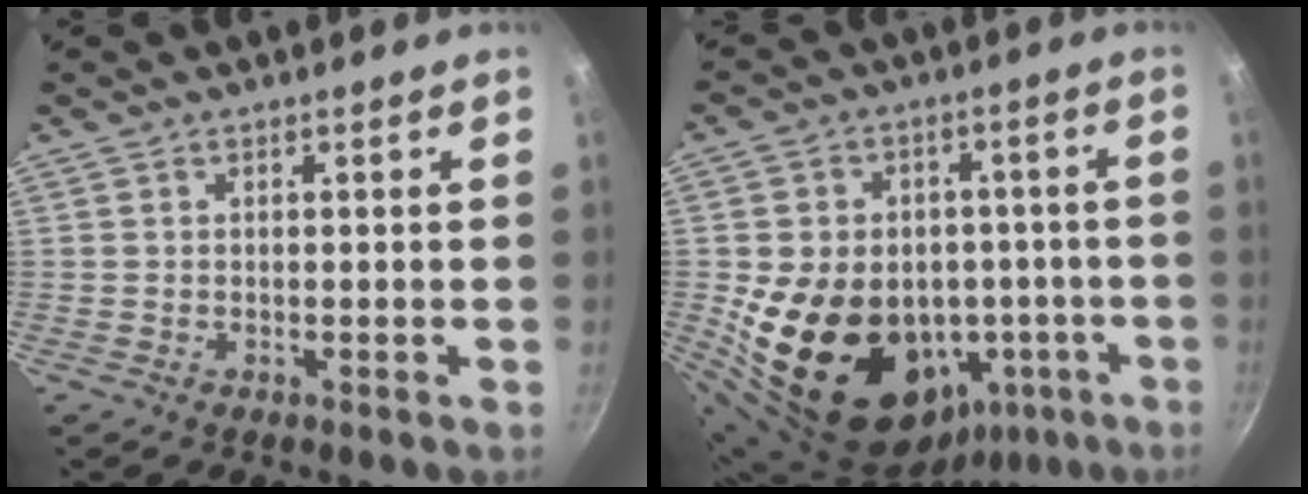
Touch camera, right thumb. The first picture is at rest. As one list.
[{"total": 22.1, "force": [-4.8, 17.0, 13.3], "torque": [-0.186, 0.037, -0.052]}]